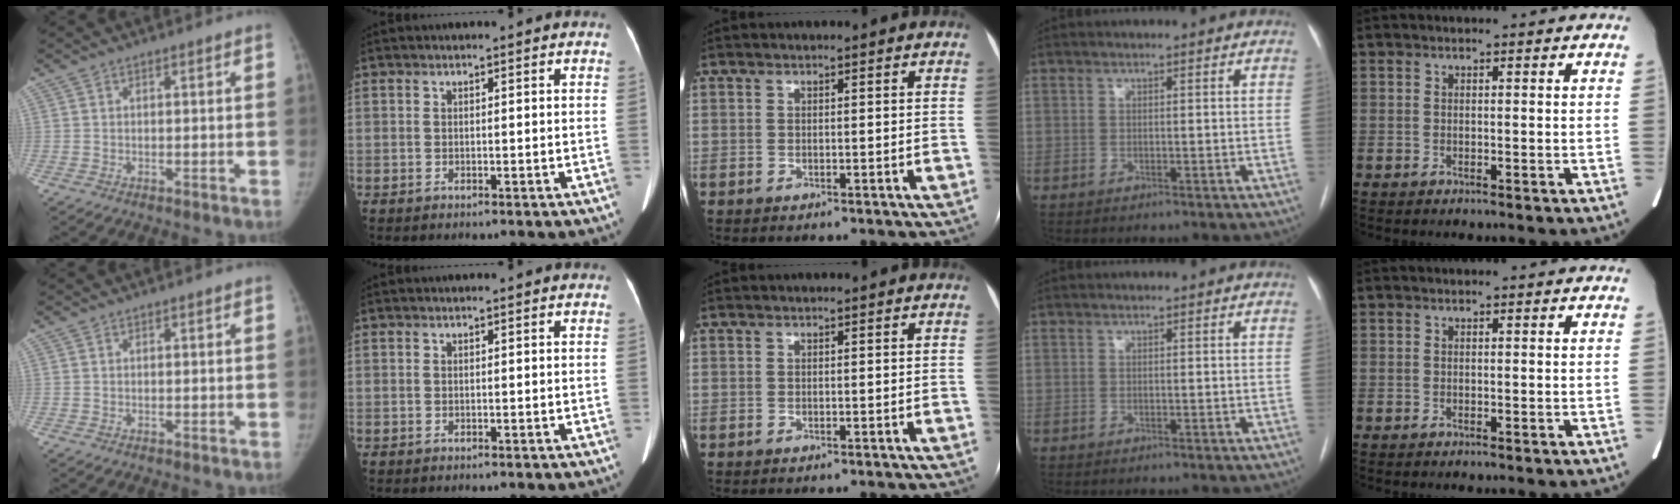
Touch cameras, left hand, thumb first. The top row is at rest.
{}